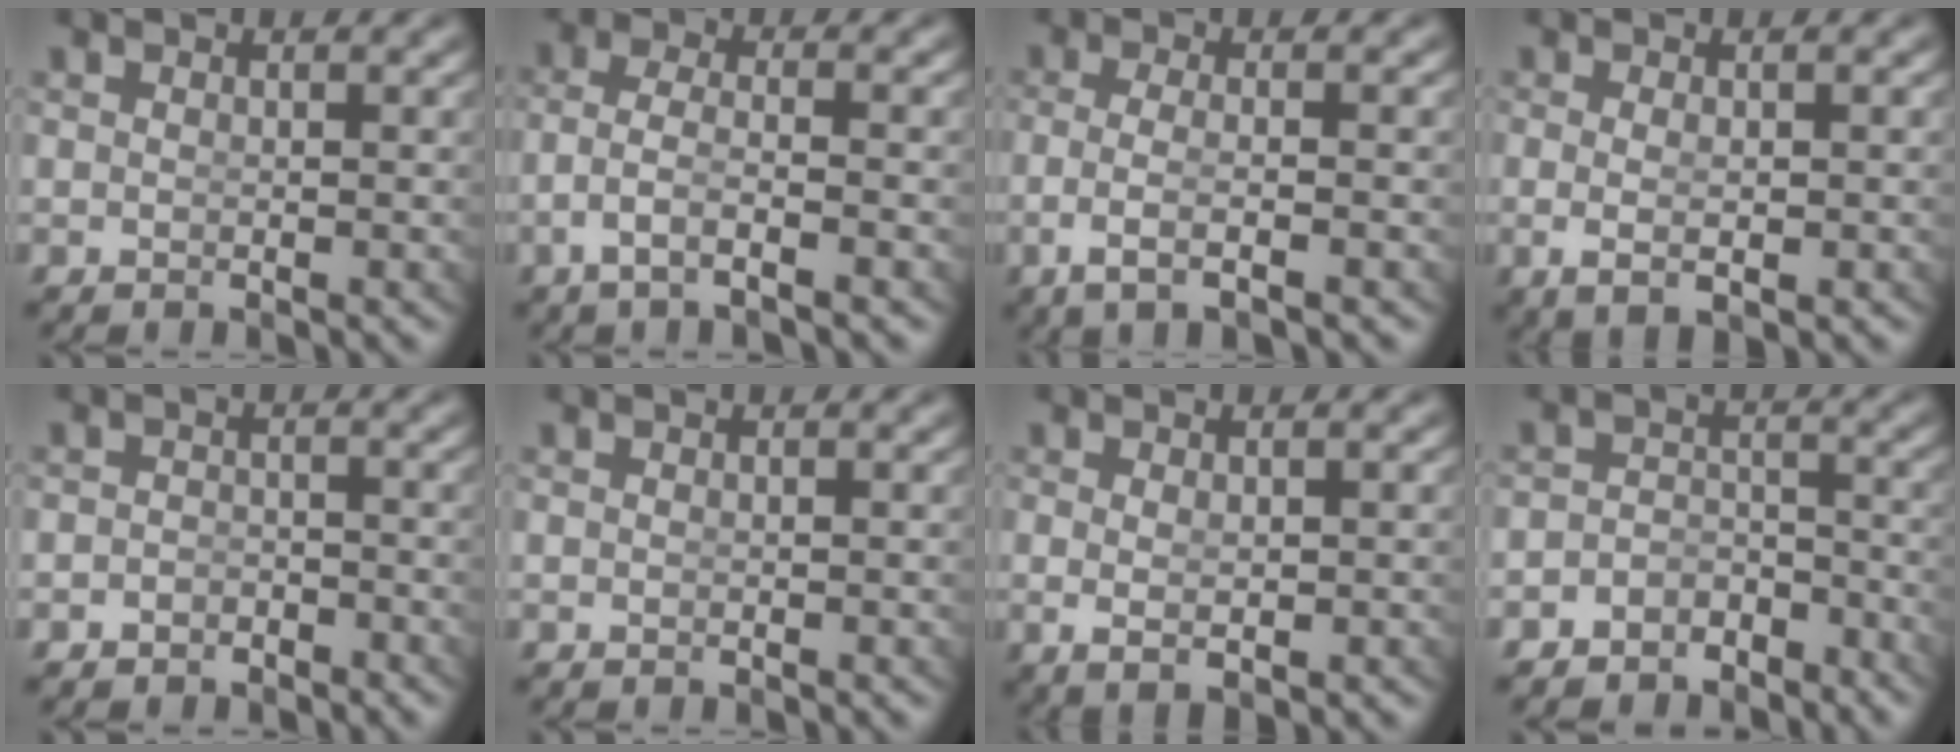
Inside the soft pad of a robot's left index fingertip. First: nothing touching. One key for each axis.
{"total": 3.4, "fx": -1.8, "fy": 1.1, "fz": 2.7, "tx": -0.068, "ty": -0.020, "tz": -0.021}
{"total": 3.5, "fx": -1.4, "fy": 0.5, "fz": 3.1, "tx": -0.077, "ty": -0.017, "tz": -0.012}
{"total": 2.5, "fx": -0.6, "fy": 0.4, "fz": 2.4, "tx": -0.051, "ty": -0.015, "tz": 0.006}
{"total": 2.0, "fx": -1.8, "fy": 0.7, "fz": -0.3, "tx": 0.008, "ty": -0.014, "tz": -0.026}
{"total": 0.0}
{"total": 1.9, "fx": -0.3, "fy": 0.3, "fz": 1.9, "tx": -0.039, "ty": -0.017, "tz": 0.013}
{"total": 4.3, "fx": -3.7, "fy": 2.1, "fz": 0.5, "tx": 0.000, "ty": -0.018, "tz": -0.062}